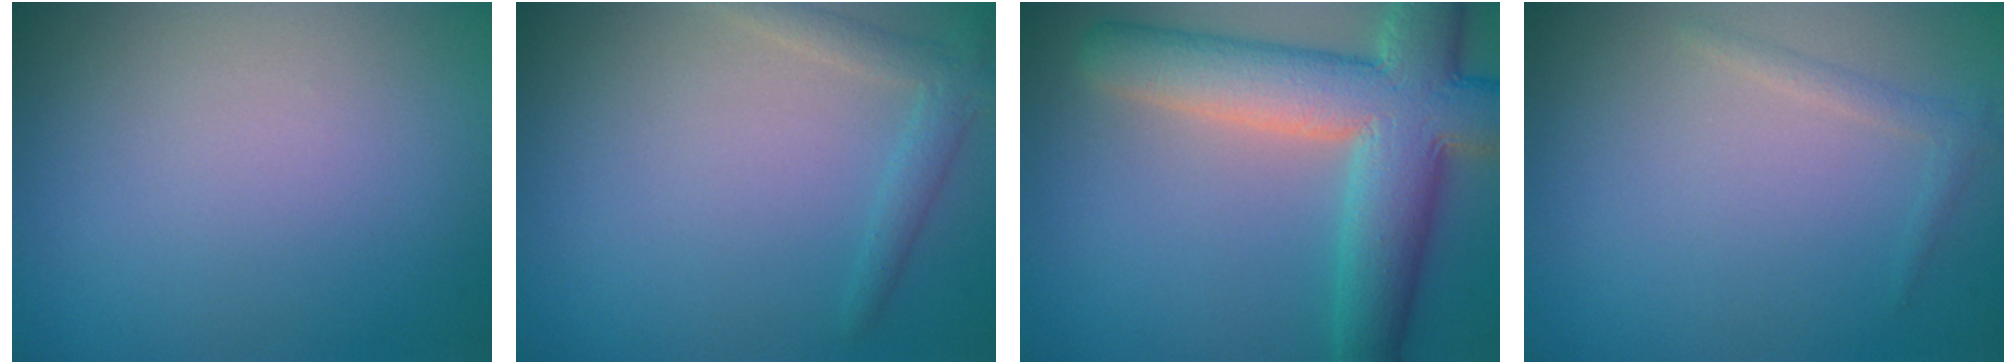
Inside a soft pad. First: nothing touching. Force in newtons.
{"total": 2.0, "press": 2.0, "slide": 0.1}
{"total": 10.1, "press": 10.1, "slide": 0.8}
{"total": 1.0, "press": 1.0, "slide": 0.0}